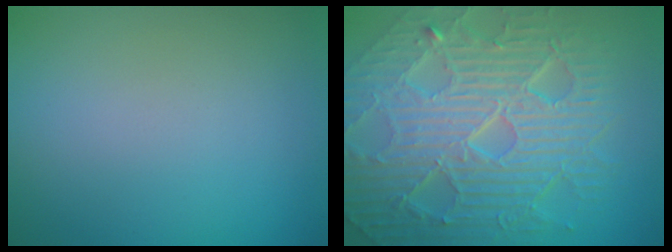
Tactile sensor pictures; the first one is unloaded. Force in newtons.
{"total": 11.3, "press": 7.5, "slide": 8.4}